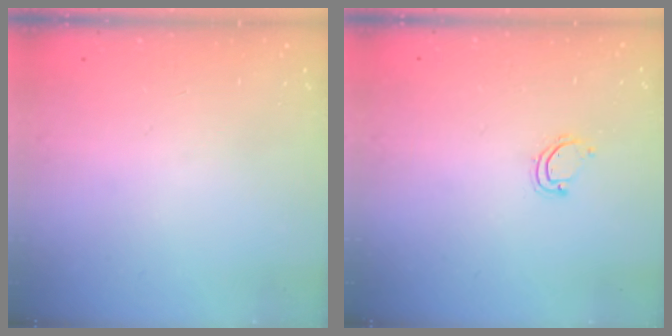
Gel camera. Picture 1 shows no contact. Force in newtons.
{"total": 3.7, "press": 3.7, "slide": 0.3}